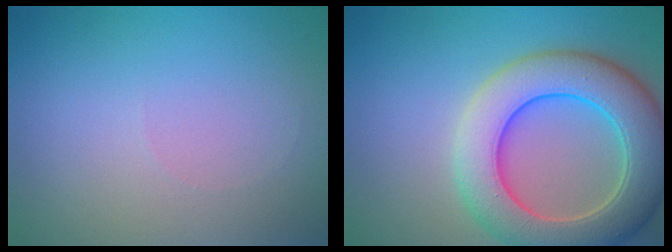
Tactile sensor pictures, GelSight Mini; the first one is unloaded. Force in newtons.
{"total": 9.0, "press": 9.0, "slide": 0.3}